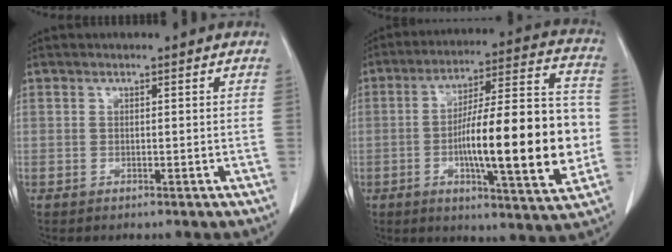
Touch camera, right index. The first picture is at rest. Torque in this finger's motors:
{"motor_torque": [2.14, 0.00, 1.05, 0.21]}